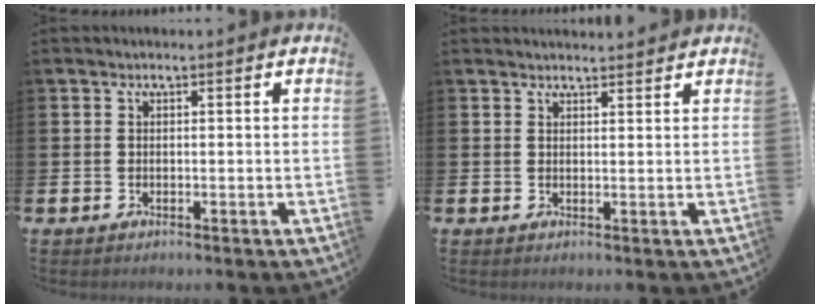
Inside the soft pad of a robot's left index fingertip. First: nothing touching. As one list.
[{"total": 1.8, "force": [1.8, 0.1, -0.1], "torque": [0.013, -0.013, 0.029]}]